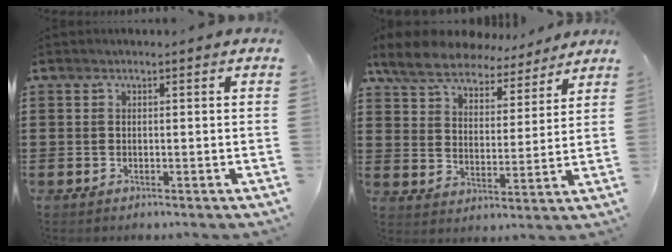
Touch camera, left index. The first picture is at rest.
{"total": 7.7, "force": [7.1, 2.1, 2.2], "torque": [-0.077, -0.034, 0.129]}